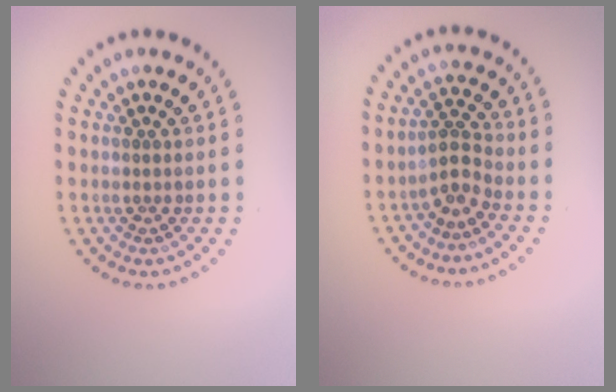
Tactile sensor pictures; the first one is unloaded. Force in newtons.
{"total": 2.6, "press": 1.8, "slide": 1.8}